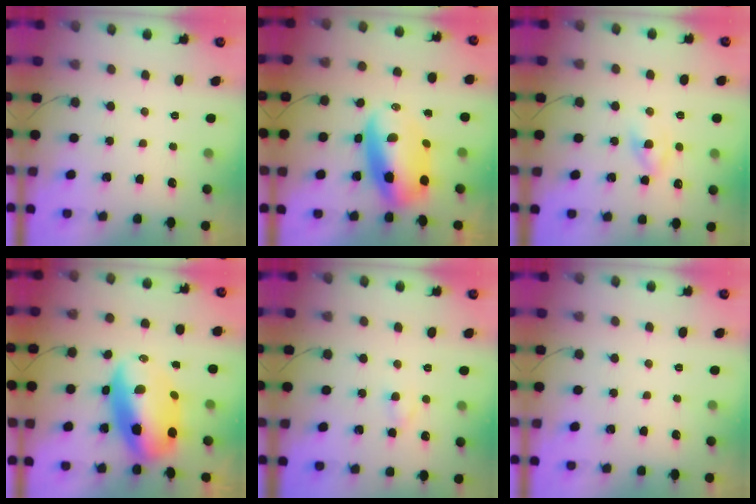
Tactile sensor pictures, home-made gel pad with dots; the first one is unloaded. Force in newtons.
{"total": 10.2, "press": 9.9, "slide": 2.6}
{"total": 3.8, "press": 3.6, "slide": 1.2}
{"total": 14.3, "press": 13.8, "slide": 3.7}
{"total": 2.4, "press": 2.1, "slide": 1.1}
{"total": 0.0}